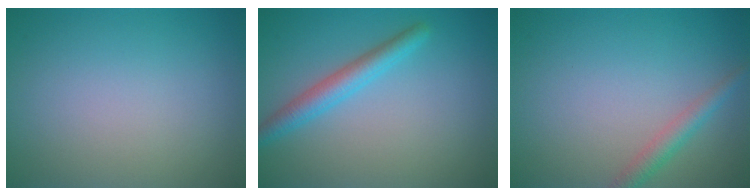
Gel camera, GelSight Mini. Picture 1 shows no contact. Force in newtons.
{"total": 2.9, "press": 2.9, "slide": 0.2}
{"total": 2.0, "press": 2.0, "slide": 0.0}